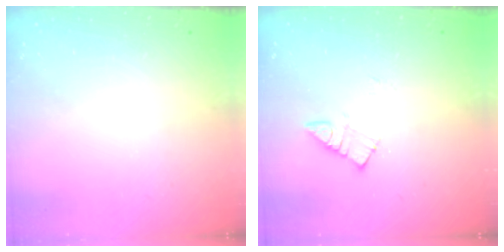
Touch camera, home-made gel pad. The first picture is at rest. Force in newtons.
{"total": 4.9, "press": 4.8, "slide": 0.5}